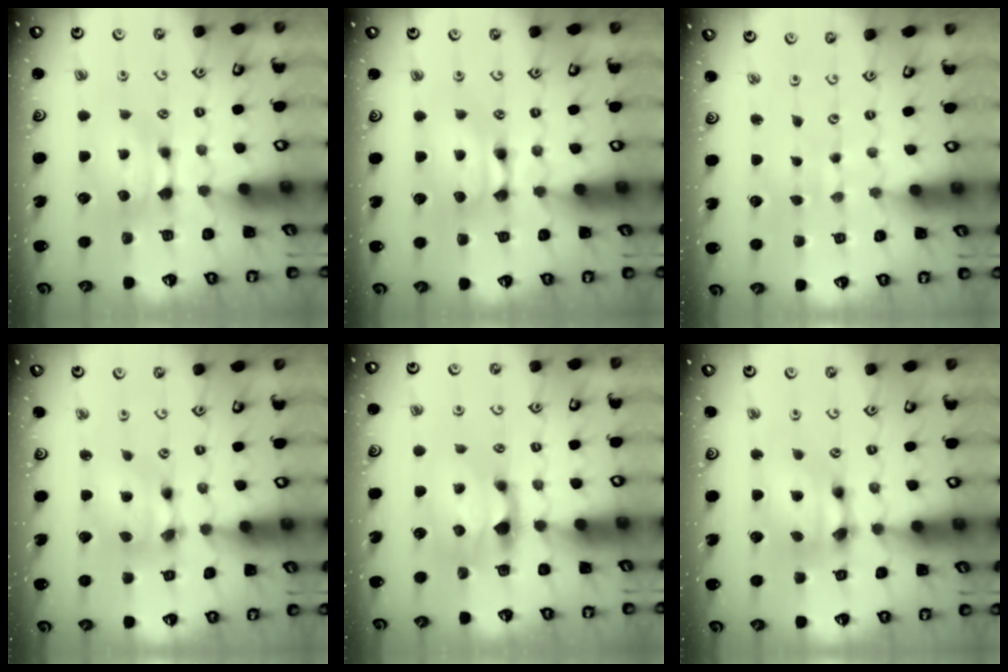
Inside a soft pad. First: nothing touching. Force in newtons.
{"total": 1.9, "press": 1.9, "slide": 0.1}
{"total": 5.7, "press": 5.7, "slide": 0.3}
{"total": 6.4, "press": 6.0, "slide": 2.2}
{"total": 2.2, "press": 1.8, "slide": 1.1}
{"total": 5.3, "press": 4.7, "slide": 2.5}